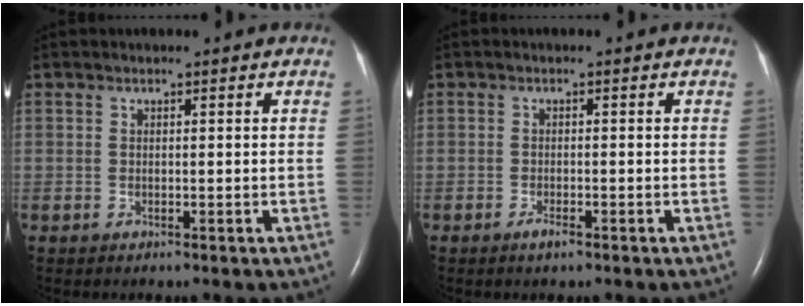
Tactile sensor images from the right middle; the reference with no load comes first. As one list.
[{"total": 1.4, "force": [-1.0, 0.3, 1.0], "torque": [-0.024, -0.002, -0.016]}]